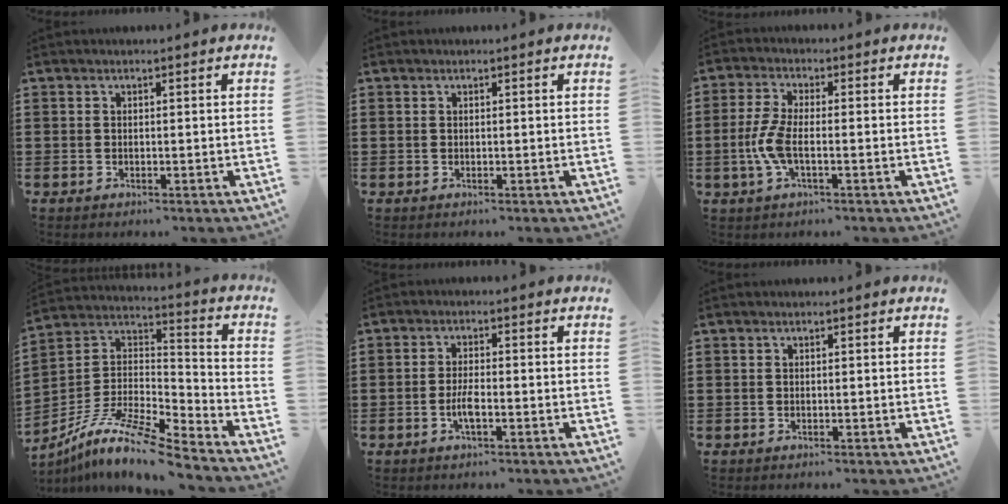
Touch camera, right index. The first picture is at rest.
{"total": 0.0}
{"total": 5.3, "force": [-1.3, 2.0, 4.7], "torque": [-0.125, -0.010, -0.035]}
{"total": 11.1, "force": [-9.2, 1.4, 6.1], "torque": [-0.125, 0.007, -0.186]}
{"total": 3.1, "force": [-1.3, 0.6, 2.7], "torque": [-0.062, -0.004, -0.028]}
{"total": 0.0}